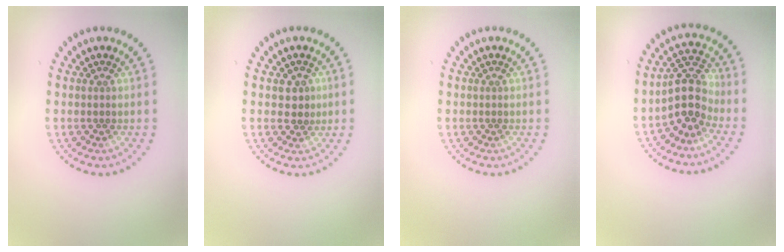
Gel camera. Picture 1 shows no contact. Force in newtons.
{"total": 1.8, "press": 1.6, "slide": 0.7}
{"total": 0.0}
{"total": 4.0, "press": 3.5, "slide": 1.8}